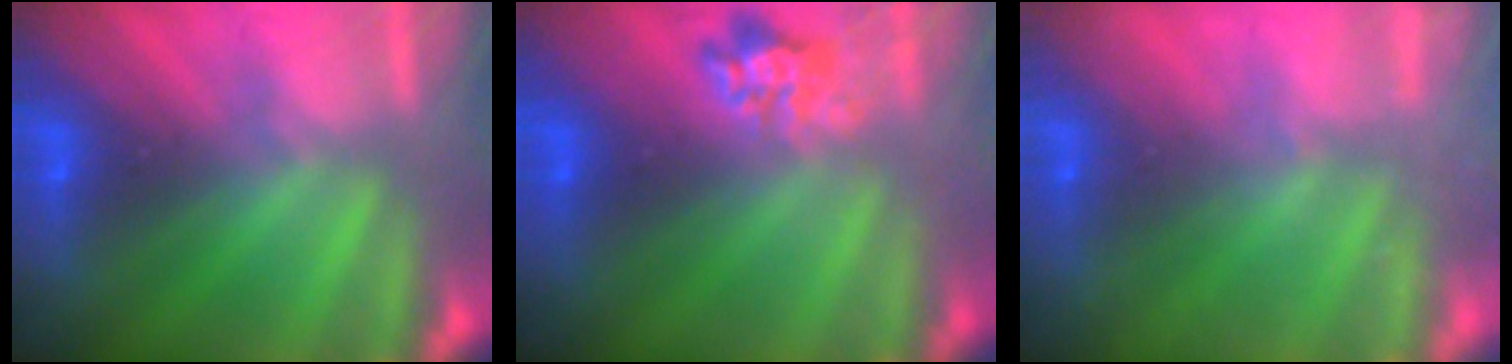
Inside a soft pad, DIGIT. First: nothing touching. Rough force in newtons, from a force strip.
{"total": 2.3}
{"total": 2.4}